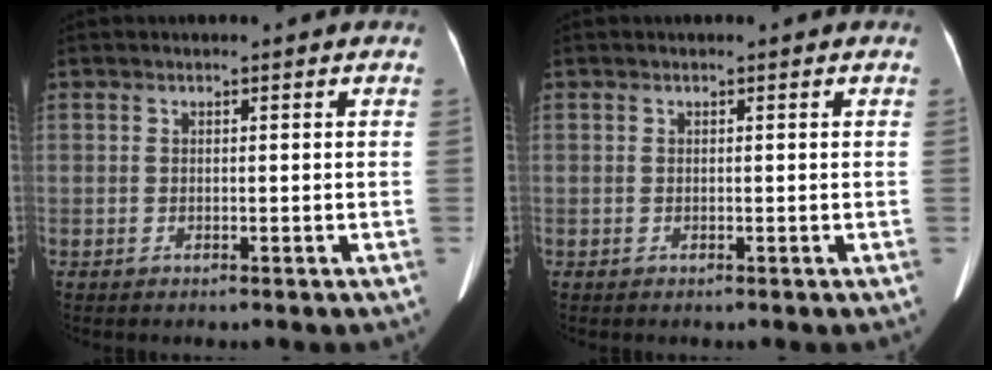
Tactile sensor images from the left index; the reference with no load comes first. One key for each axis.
{"total": 0.0}